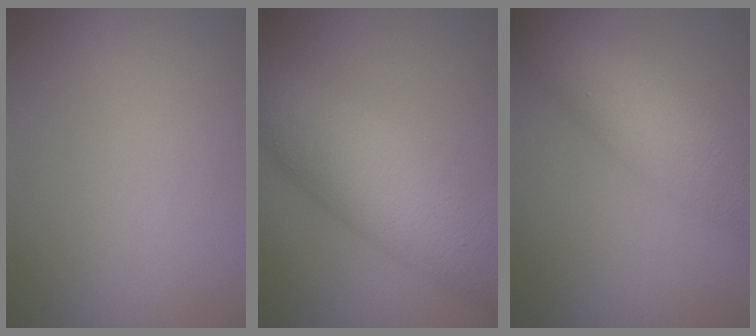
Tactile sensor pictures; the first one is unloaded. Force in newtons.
{"total": 8.6, "press": 8.6, "slide": 0.2}
{"total": 6.6, "press": 6.6, "slide": 0.2}